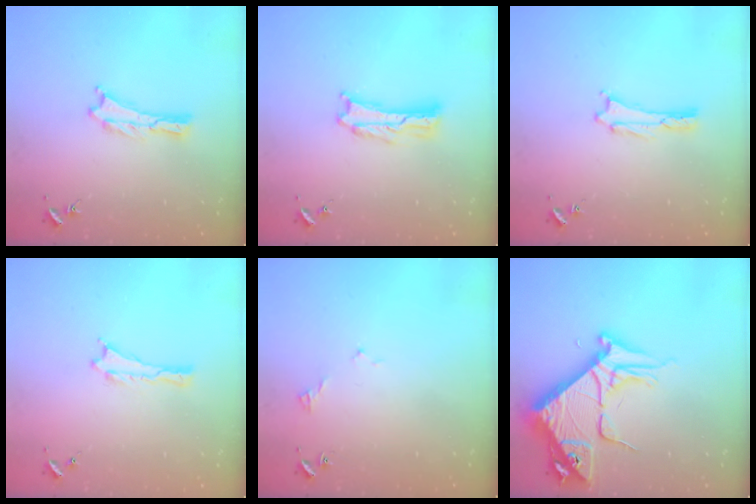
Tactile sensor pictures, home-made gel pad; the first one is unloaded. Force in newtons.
{"total": 2.8, "press": 2.7, "slide": 0.4}
{"total": 1.1, "press": 1.1, "slide": 0.1}
{"total": 0.0}
{"total": 2.9, "press": 2.9, "slide": 0.3}
{"total": 9.0, "press": 8.9, "slide": 1.2}